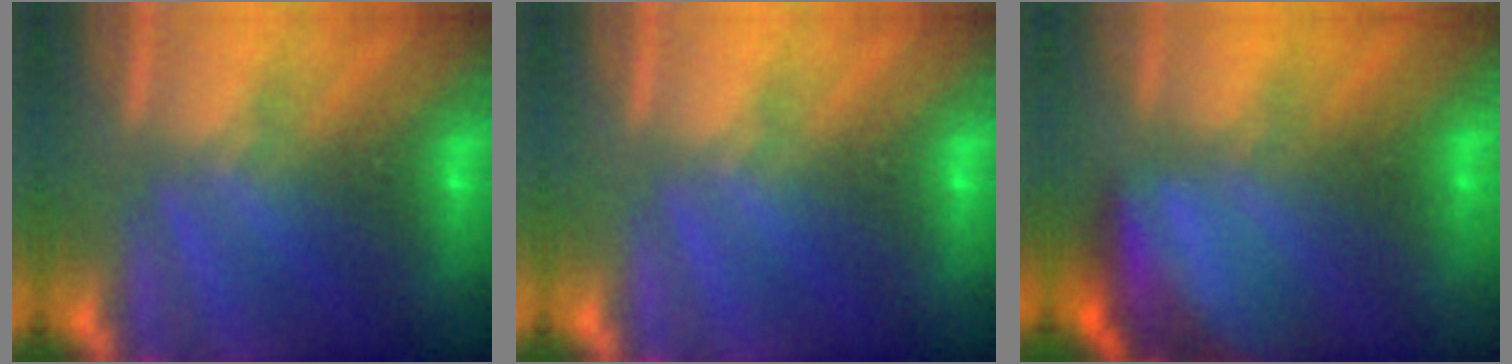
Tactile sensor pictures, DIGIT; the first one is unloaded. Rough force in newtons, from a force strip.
{"total": 0.0}
{"total": 8.9}